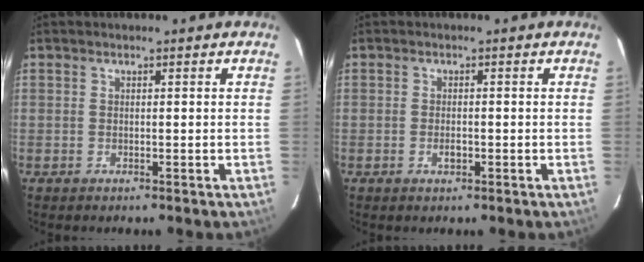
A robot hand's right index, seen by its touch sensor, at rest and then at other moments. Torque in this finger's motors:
{"motor_torque": [-0.08, 0.00, -0.03, 0.02]}